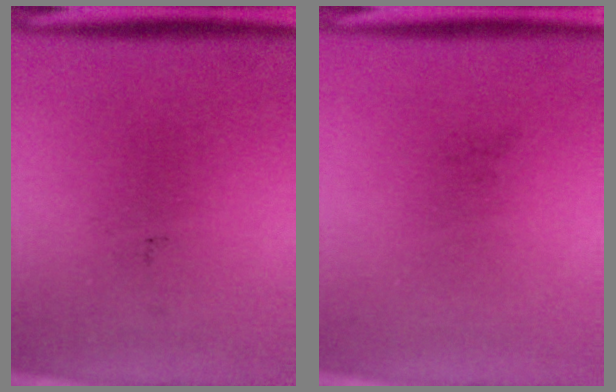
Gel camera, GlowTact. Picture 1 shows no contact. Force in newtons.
{"total": 0.0}